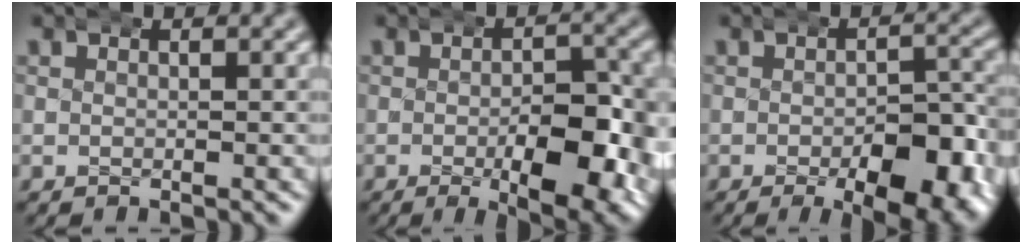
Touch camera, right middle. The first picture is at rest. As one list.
[{"total": 10.1, "force": [-2.6, 4.4, 8.7], "torque": [-0.114, -0.022, -0.027]}, {"total": 8.1, "force": [-3.0, 3.5, 6.7], "torque": [-0.084, -0.015, -0.039]}]